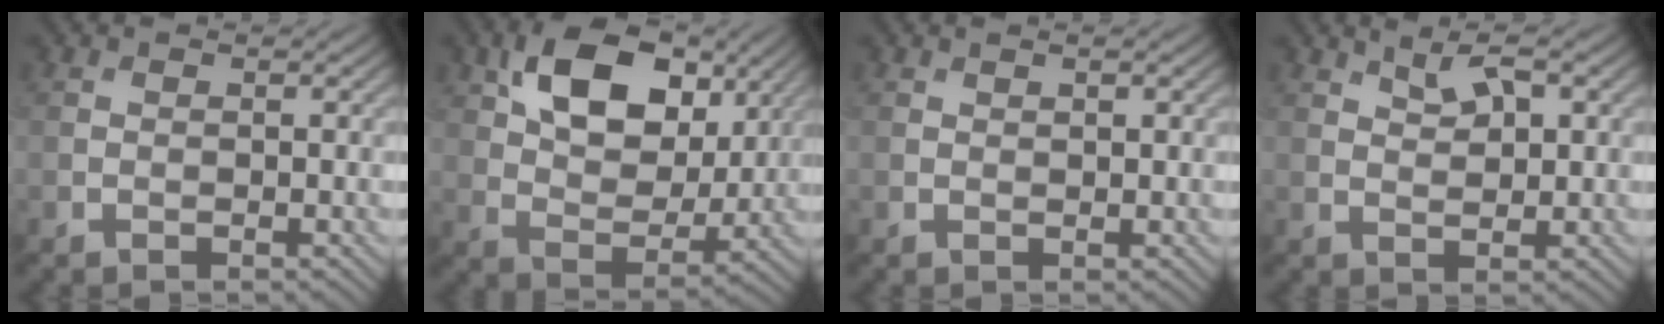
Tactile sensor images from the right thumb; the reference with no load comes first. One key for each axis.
{"total": 12.3, "fx": 5.4, "fy": 7.5, "fz": 8.2, "tx": -0.151, "ty": 0.009, "tz": 0.091}
{"total": 0.8, "fx": 0.6, "fy": 0.2, "fz": 0.6, "tx": -0.010, "ty": 0.002, "tz": 0.011}
{"total": 3.3, "fx": 2.0, "fy": 1.3, "fz": 2.3, "tx": -0.042, "ty": -0.004, "tz": 0.043}